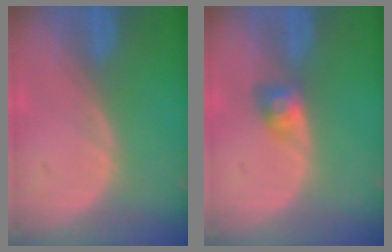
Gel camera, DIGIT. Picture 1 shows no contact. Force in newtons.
{"total": 2.8, "press": 2.6, "slide": 1.1}